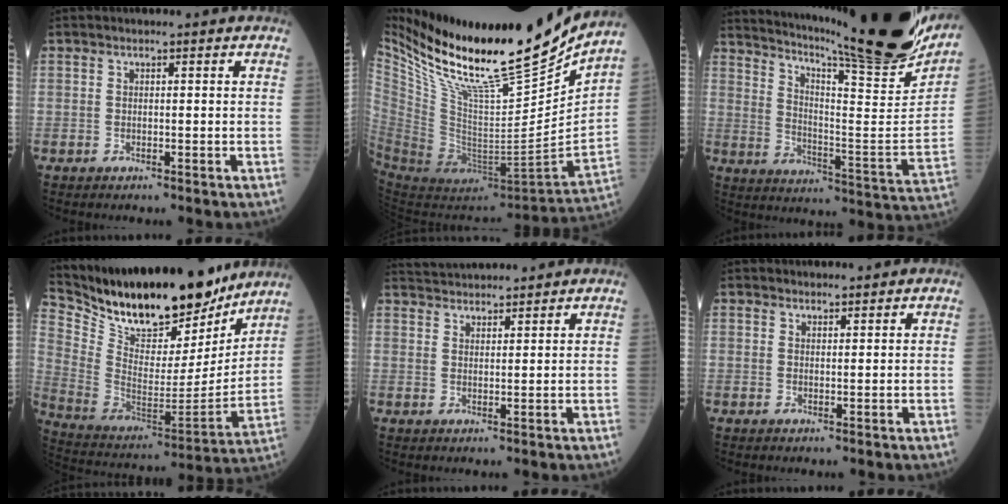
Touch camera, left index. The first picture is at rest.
{"total": 29.2, "force": [23.0, 3.5, 17.6], "torque": [-0.301, -0.039, 0.387]}
{"total": 28.4, "force": [24.4, 0.6, 14.4], "torque": [-0.237, -0.097, 0.333]}
{"total": 25.3, "force": [21.7, 6.4, 11.4], "torque": [-0.213, -0.020, 0.351]}
{"total": 6.3, "force": [6.2, 0.3, 1.1], "torque": [-0.027, 0.038, 0.103]}
{"total": 1.2, "force": [1.2, 0.3, 0.0], "torque": [-0.006, 0.002, 0.021]}